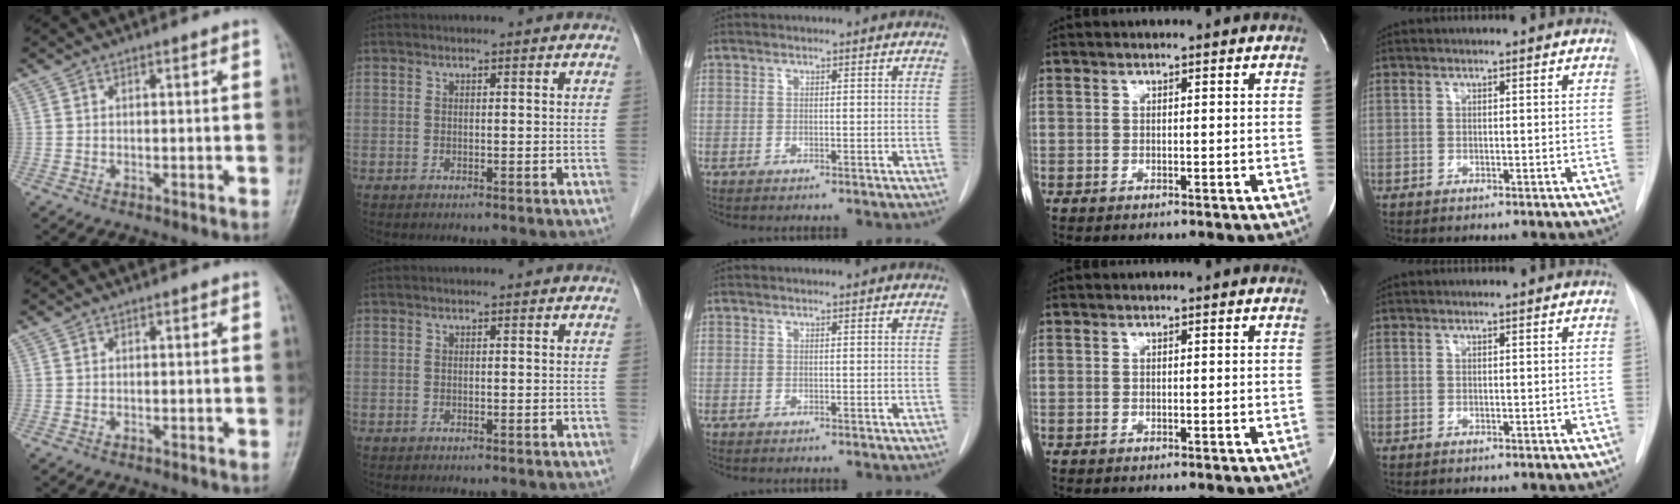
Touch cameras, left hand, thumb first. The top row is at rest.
{}